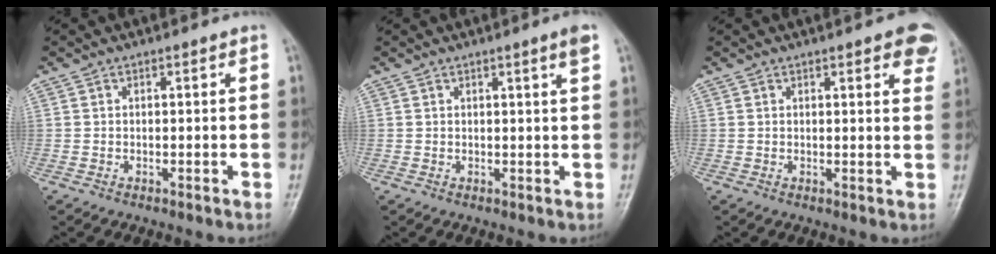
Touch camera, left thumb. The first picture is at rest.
{"total": 2.3, "force": [1.3, -0.4, 1.9], "torque": [-0.029, -0.009, 0.019]}
{"total": 6.6, "force": [3.9, 1.9, 5.0], "torque": [-0.039, -0.008, 0.037]}